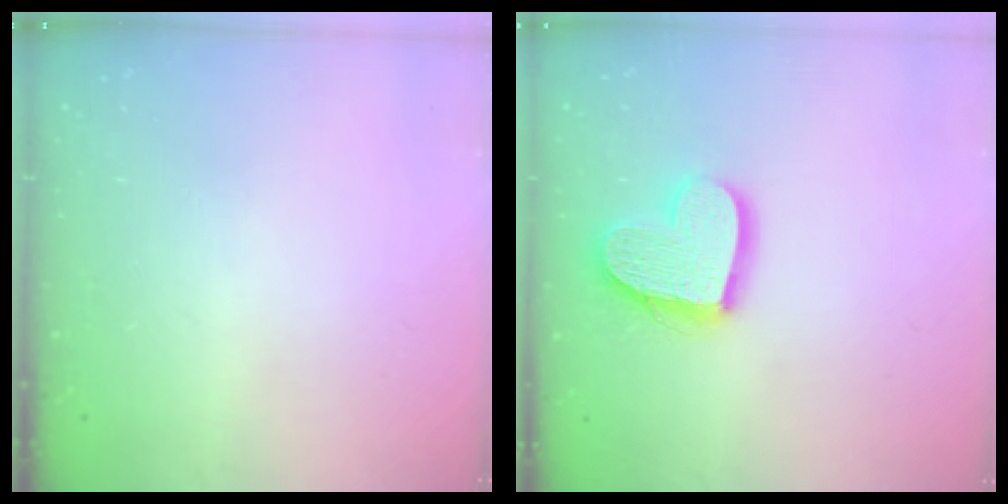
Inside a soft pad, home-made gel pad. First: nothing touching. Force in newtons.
{"total": 16.4, "press": 16.4, "slide": 1.5}